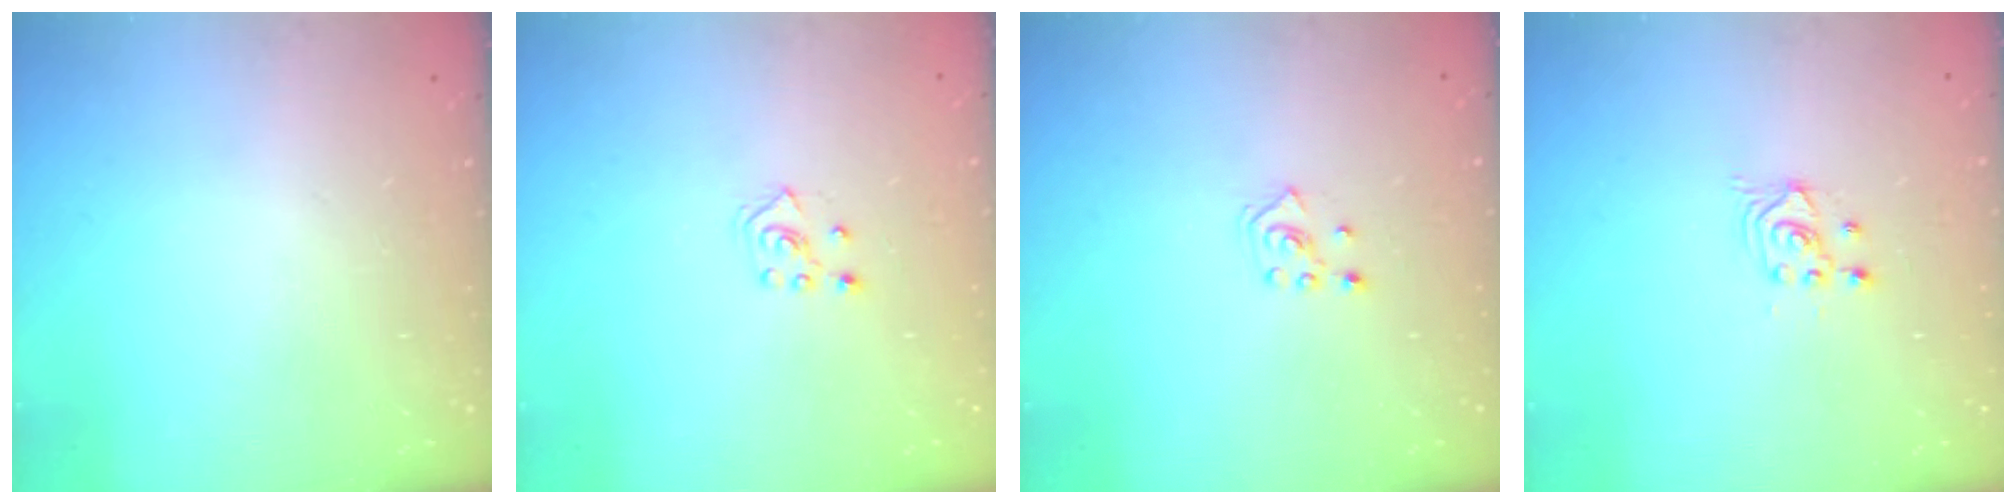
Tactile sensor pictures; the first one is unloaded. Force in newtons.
{"total": 2.8, "press": 2.7, "slide": 0.5}
{"total": 2.8, "press": 2.7, "slide": 0.7}
{"total": 2.7, "press": 2.7, "slide": 0.2}